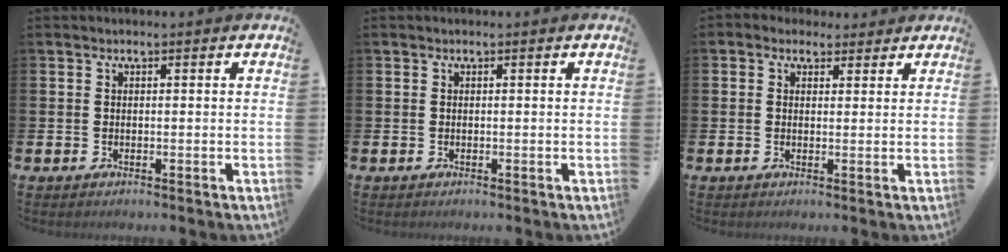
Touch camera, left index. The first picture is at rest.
{"total": 0.0}
{"total": 2.2, "force": [1.8, 1.2, 0.1], "torque": [0.004, 0.000, 0.030]}